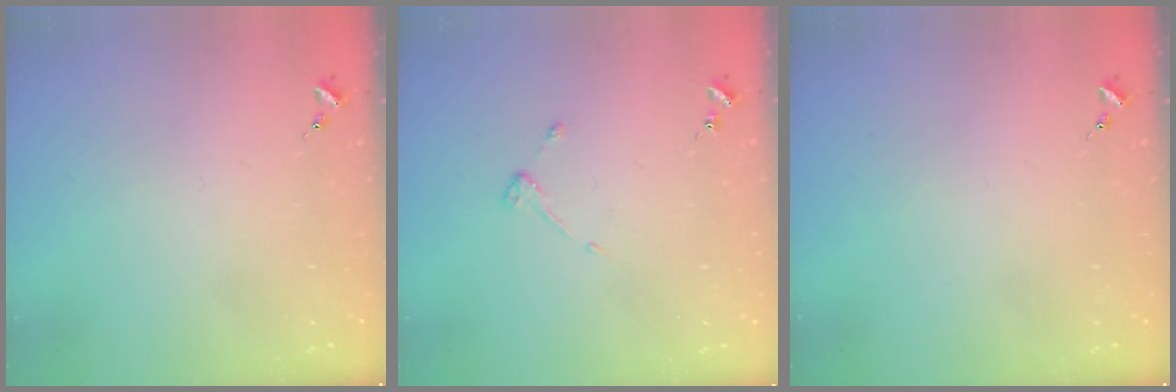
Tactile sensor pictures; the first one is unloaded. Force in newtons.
{"total": 3.1, "press": 3.0, "slide": 0.5}
{"total": 0.0}